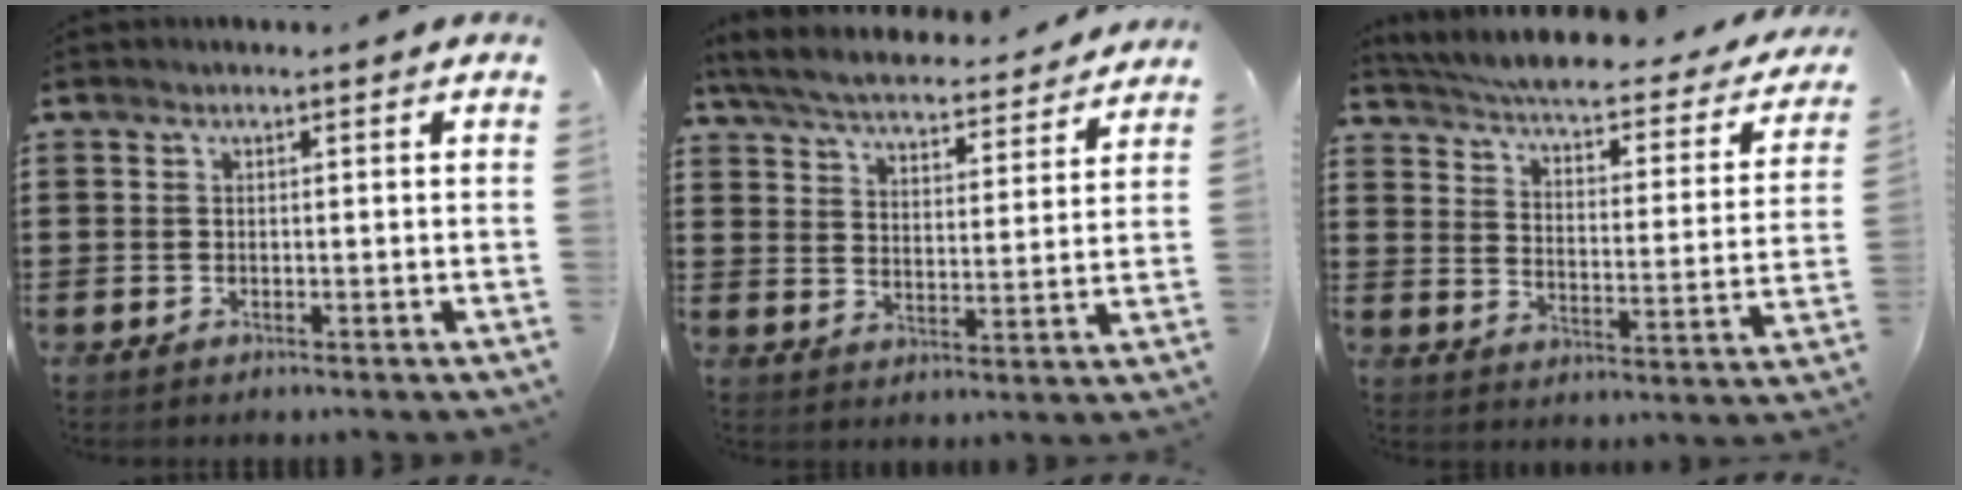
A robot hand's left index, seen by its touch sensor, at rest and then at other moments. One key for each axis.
{"total": 5.6, "fx": 5.4, "fy": 0.2, "fz": 1.3, "tx": -0.052, "ty": -0.038, "tz": 0.090}
{"total": 4.2, "fx": 3.7, "fy": -0.1, "fz": 1.9, "tx": -0.059, "ty": -0.035, "tz": 0.055}